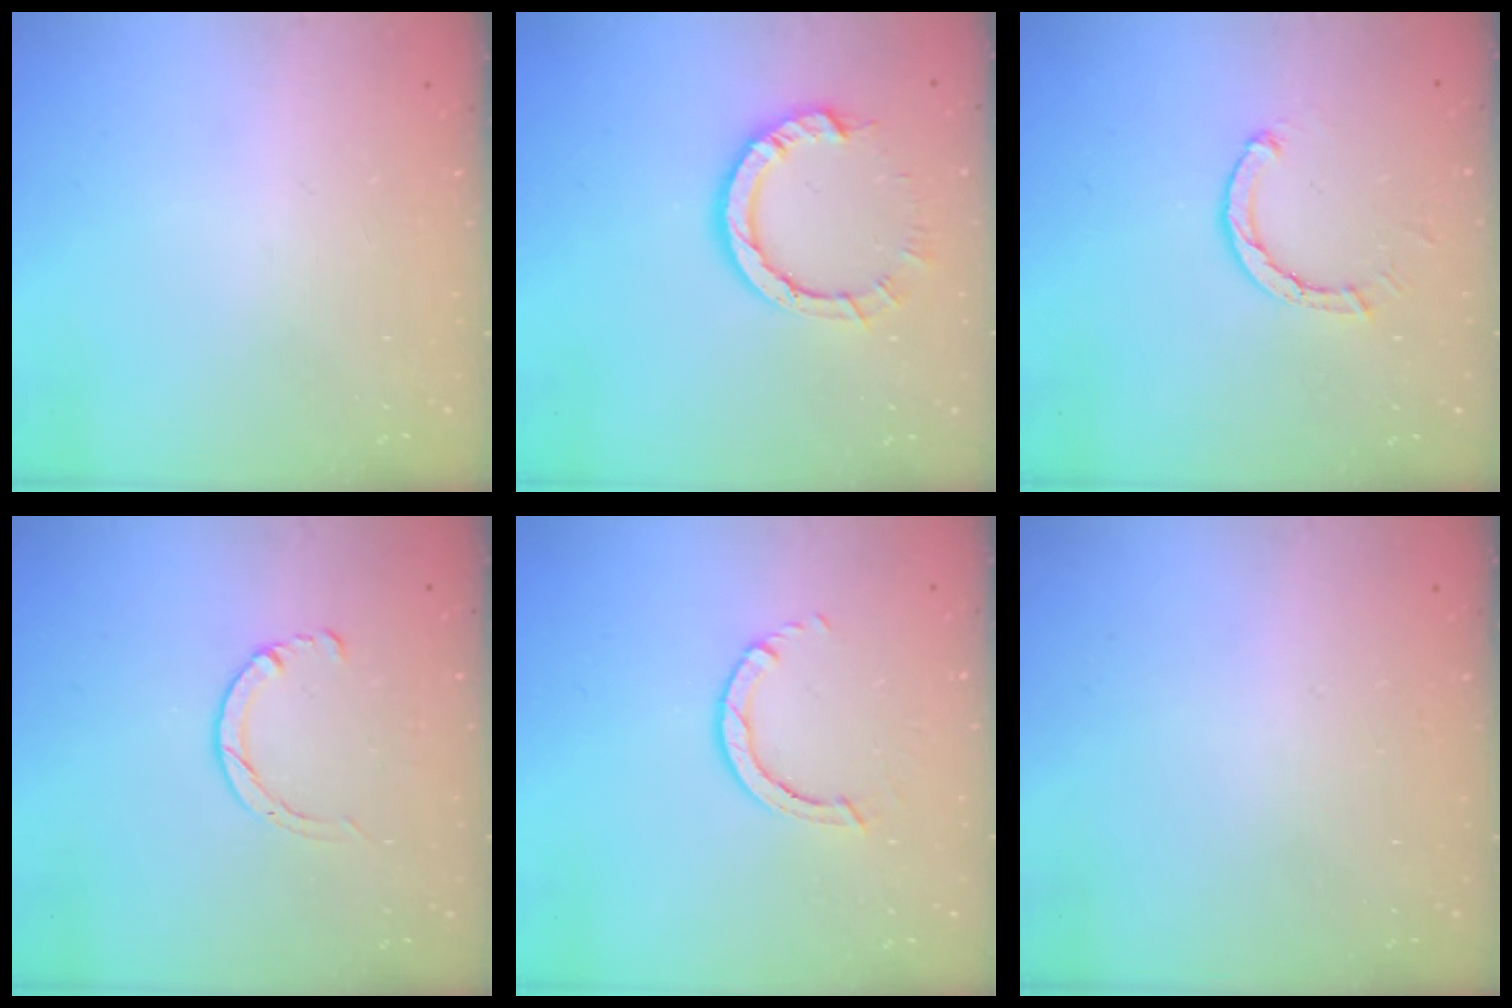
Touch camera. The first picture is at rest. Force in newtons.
{"total": 9.3, "press": 9.3, "slide": 1.0}
{"total": 2.6, "press": 2.6, "slide": 0.1}
{"total": 2.9, "press": 2.8, "slide": 0.4}
{"total": 3.4, "press": 3.3, "slide": 0.5}
{"total": 2.7, "press": 2.7, "slide": 0.2}